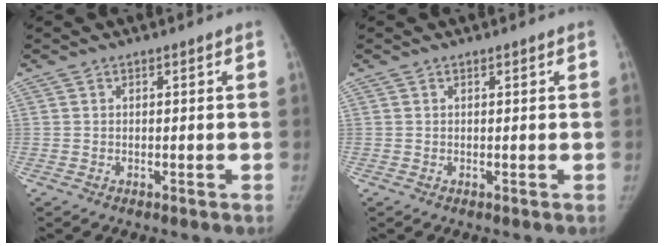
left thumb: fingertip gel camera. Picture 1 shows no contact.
{"total": 0.0}